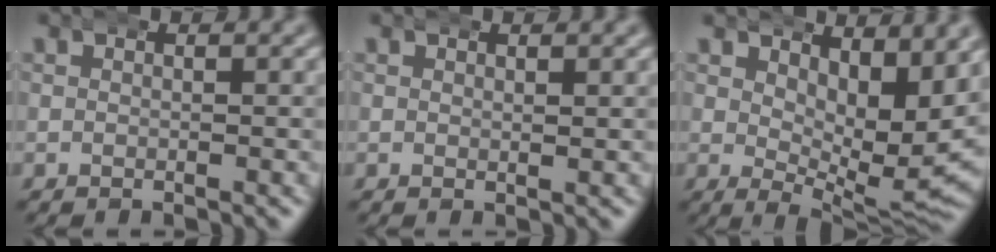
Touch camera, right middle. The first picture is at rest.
{"total": 1.1, "force": [1.1, -0.1, 0.1], "torque": [0.000, 0.000, 0.019]}
{"total": 7.3, "force": [3.4, 2.2, 6.1], "torque": [-0.078, -0.021, 0.060]}